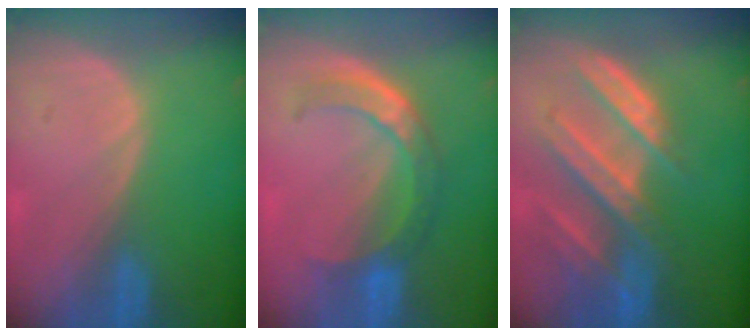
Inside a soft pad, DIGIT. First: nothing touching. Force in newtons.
{"total": 7.3, "press": 6.4, "slide": 3.5}
{"total": 9.2, "press": 8.1, "slide": 4.3}